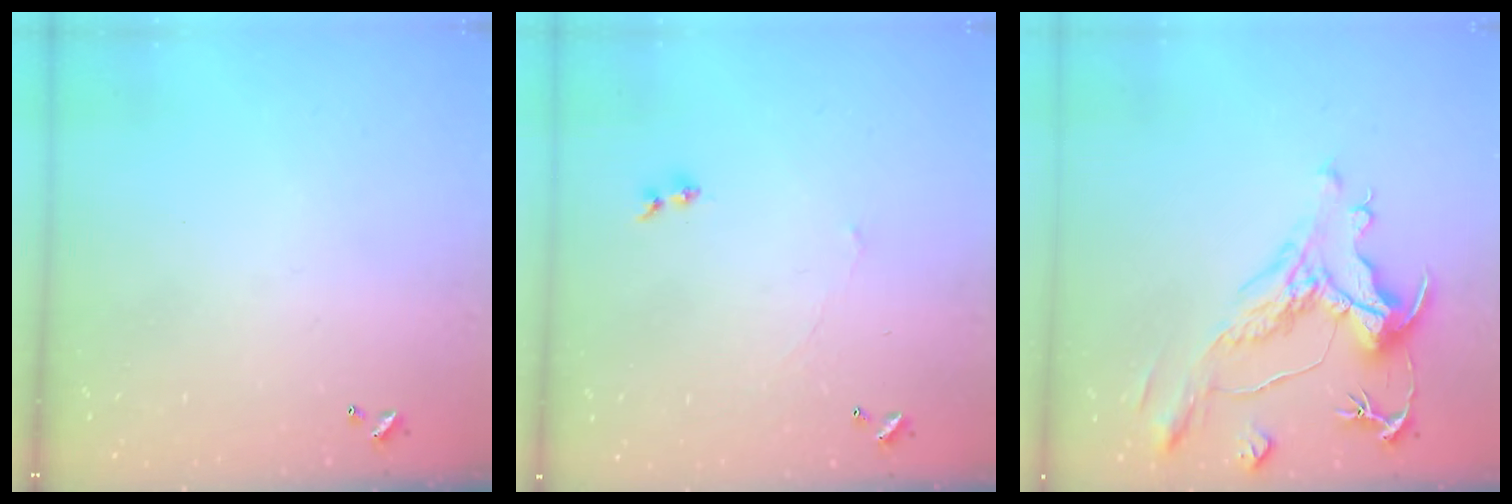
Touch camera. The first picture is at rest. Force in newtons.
{"total": 0.7, "press": 0.1, "slide": 0.7}
{"total": 1.6, "press": 0.6, "slide": 1.5}